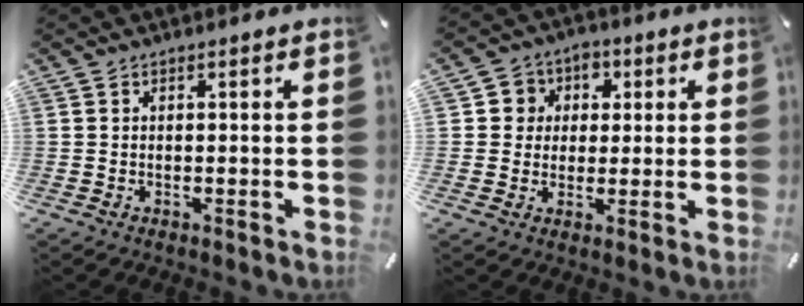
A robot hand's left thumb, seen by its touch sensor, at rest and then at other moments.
{"total": 6.0, "force": [0.2, 5.9, 1.1], "torque": [-0.015, 0.010, -0.003]}